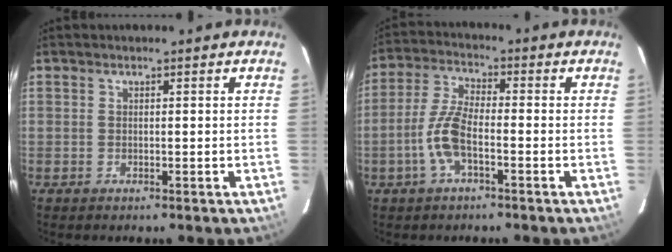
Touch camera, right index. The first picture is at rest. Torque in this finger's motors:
{"motor_torque": [0.90, -0.24, 0.24, 0.08]}